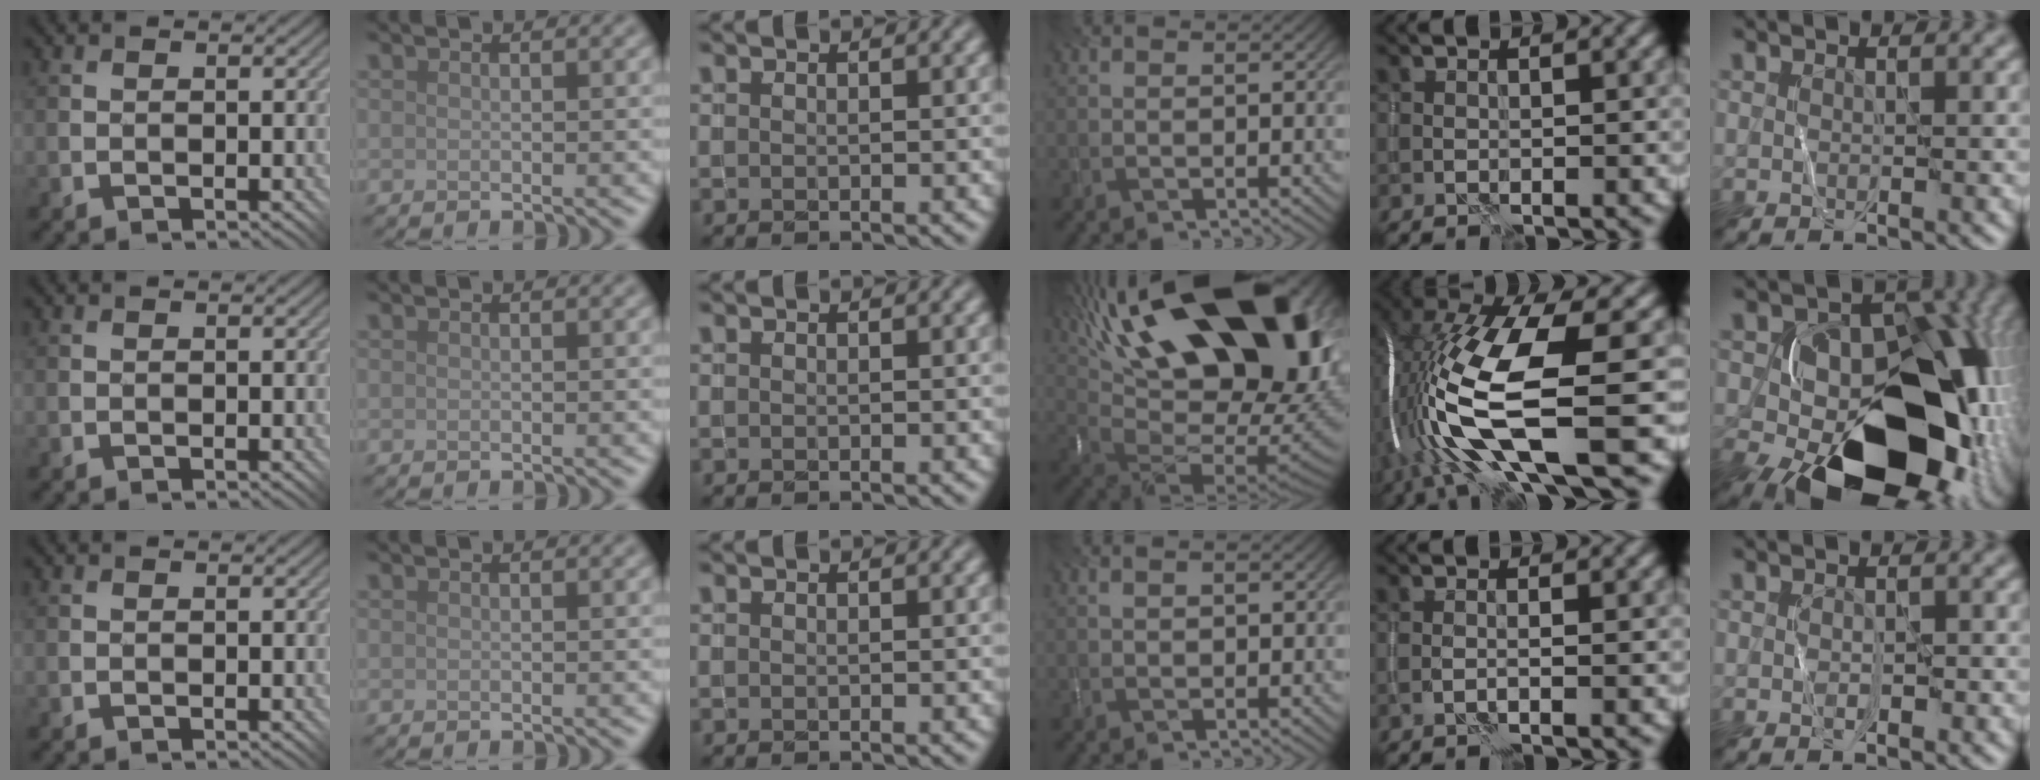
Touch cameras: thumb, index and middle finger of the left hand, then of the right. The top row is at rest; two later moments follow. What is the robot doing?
{"motion": "wrap", "object": "thread"}